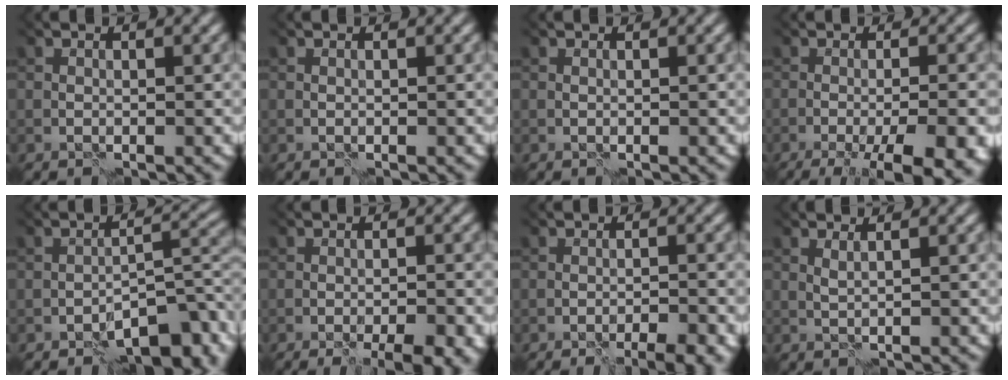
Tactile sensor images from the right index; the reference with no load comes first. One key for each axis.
{"total": 0.0}
{"total": 0.0}
{"total": 12.0, "fx": -5.4, "fy": 4.2, "fz": 9.9, "tx": -0.098, "ty": 0.006, "tz": -0.055}
{"total": 6.3, "fx": -5.6, "fy": 0.8, "fz": 2.9, "tx": -0.025, "ty": 0.016, "tz": -0.069}
{"total": 6.1, "fx": -3.4, "fy": 1.7, "fz": 4.8, "tx": -0.028, "ty": 0.016, "tz": -0.035}
{"total": 4.9, "fx": -3.6, "fy": 1.0, "fz": 3.2, "tx": -0.021, "ty": 0.013, "tz": -0.036}
{"total": 2.8, "fx": 2.1, "fy": 0.8, "fz": 1.8, "tx": -0.028, "ty": 0.024, "tz": 0.024}